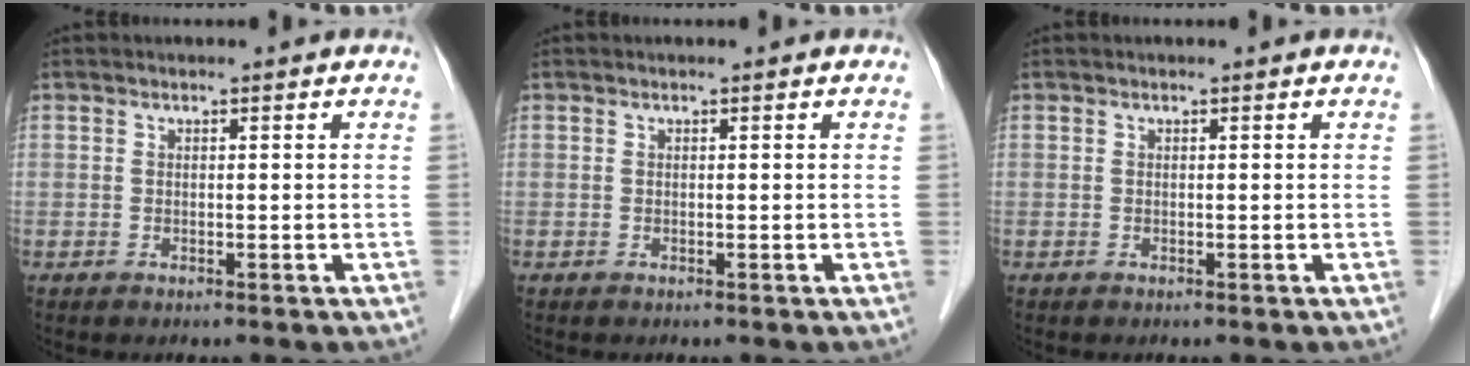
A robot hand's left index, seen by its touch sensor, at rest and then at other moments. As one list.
[{"total": 0.0}, {"total": 0.0}]